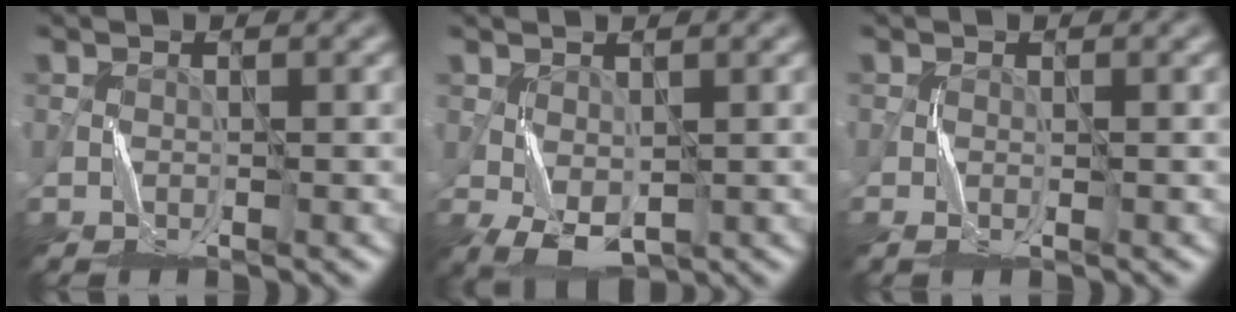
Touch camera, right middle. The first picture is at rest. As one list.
[{"total": 3.5, "force": [-0.3, 2.1, 2.8], "torque": [-0.074, -0.003, -0.001]}, {"total": 1.0, "force": [-0.3, 0.2, 0.9], "torque": [-0.023, -0.002, -0.008]}]